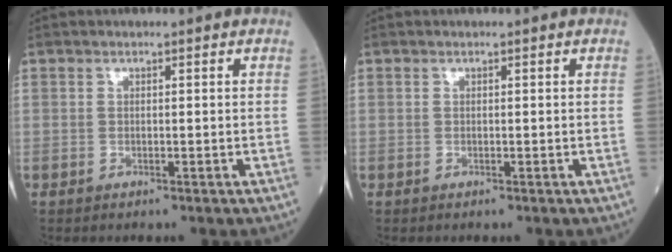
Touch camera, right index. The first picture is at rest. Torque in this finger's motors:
{"motor_torque": [0.00, 0.00, 0.00, -0.01]}